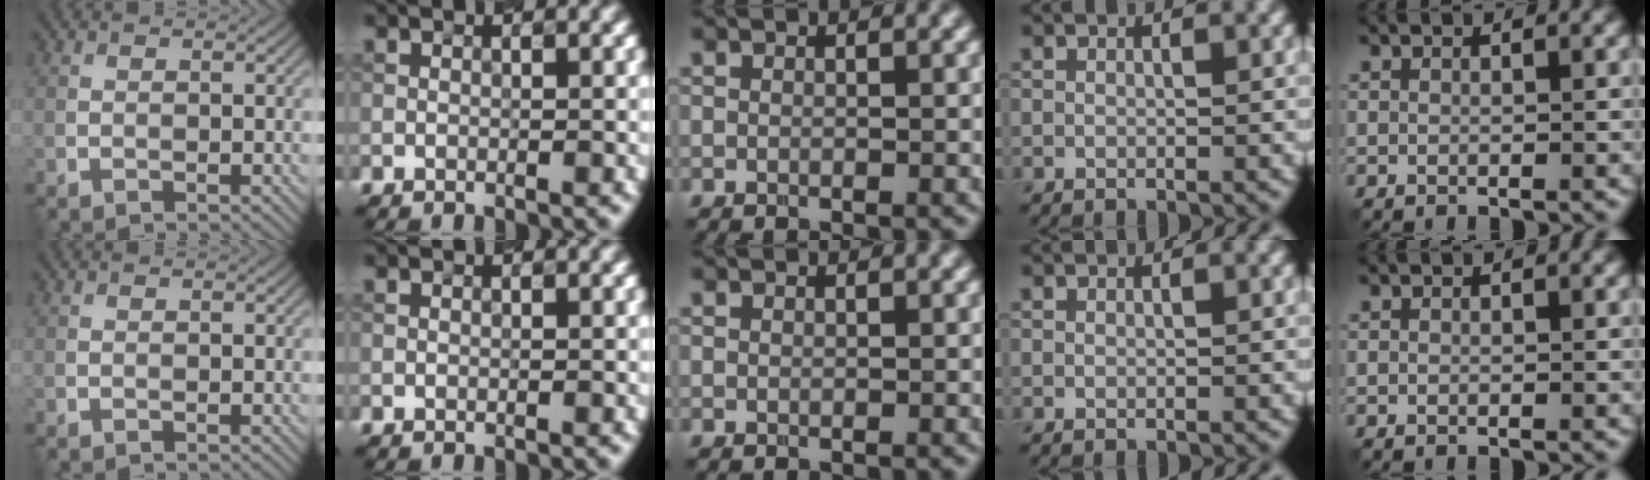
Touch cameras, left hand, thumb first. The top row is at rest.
{}